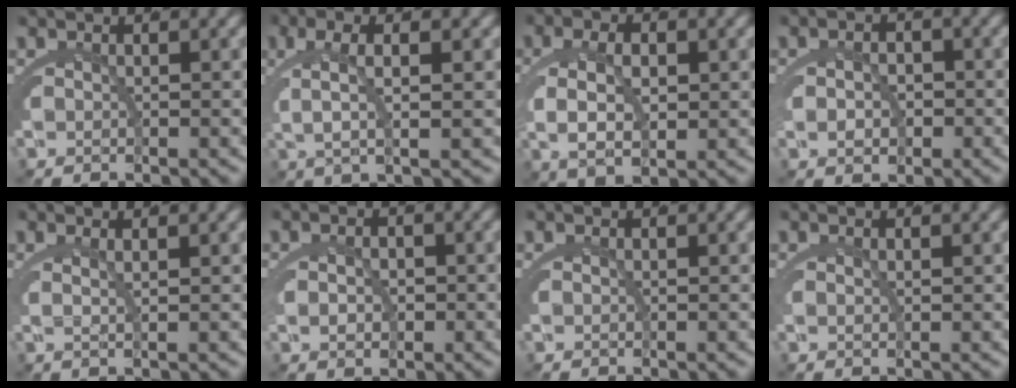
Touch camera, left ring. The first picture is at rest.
{"total": 5.2, "force": [1.7, 1.2, 4.7], "torque": [-0.083, 0.013, 0.027]}
{"total": 5.8, "force": [0.0, 3.4, 4.7], "torque": [-0.087, -0.006, 0.009]}
{"total": 2.2, "force": [-0.5, 1.5, 1.5], "torque": [-0.022, -0.009, -0.005]}
{"total": 1.7, "force": [0.8, -0.1, 1.5], "torque": [-0.026, -0.001, 0.014]}
{"total": 1.8, "force": [-0.3, 1.2, 1.3], "torque": [-0.019, -0.009, 0.000]}
{"total": 0.0}
{"total": 0.6, "force": [0.4, -0.2, 0.4], "torque": [-0.007, -0.003, 0.009]}